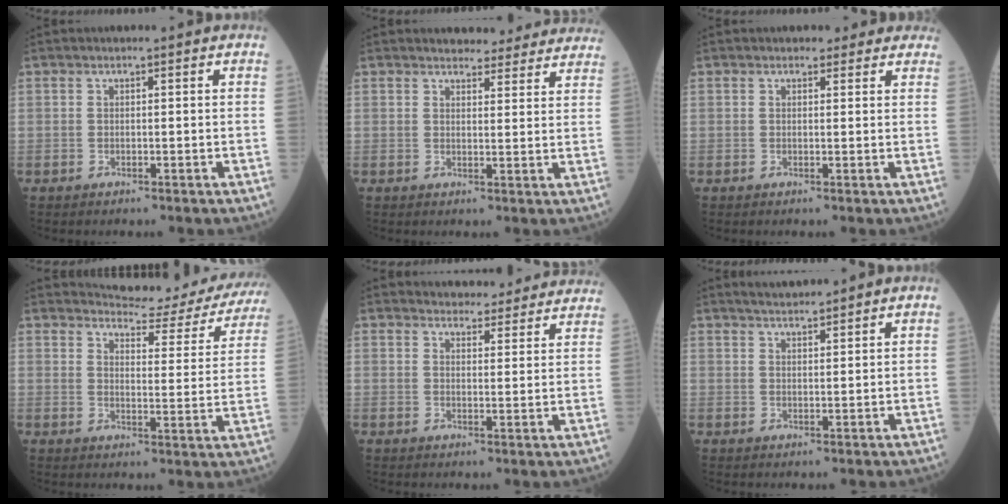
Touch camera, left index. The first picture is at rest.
{"total": 11.1, "force": [10.4, 2.9, 2.2], "torque": [-0.001, 0.003, 0.106]}
{"total": 3.1, "force": [2.6, 1.6, 0.4], "torque": [0.008, 0.005, 0.019]}
{"total": 15.8, "force": [15.3, 2.7, 2.8], "torque": [-0.018, -0.052, 0.164]}
{"total": 10.7, "force": [10.3, 2.3, 1.7], "torque": [-0.002, 0.005, 0.108]}
{"total": 3.0, "force": [2.9, -0.2, 0.8], "torque": [-0.017, 0.009, 0.055]}